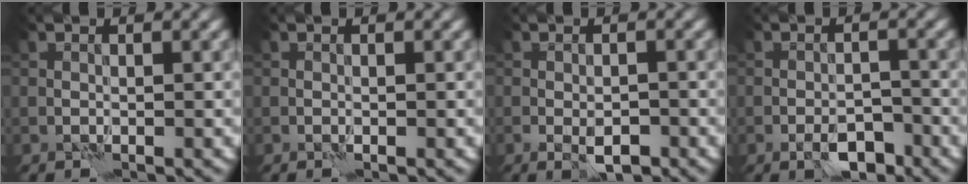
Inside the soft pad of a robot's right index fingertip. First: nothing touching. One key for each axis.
{"total": 0.0}
{"total": 2.5, "fx": -1.1, "fy": 1.0, "fz": 2.0, "tx": -0.034, "ty": -0.002, "tz": -0.018}
{"total": 3.5, "fx": -2.2, "fy": 1.4, "fz": 2.3, "tx": -0.032, "ty": 0.002, "tz": -0.037}